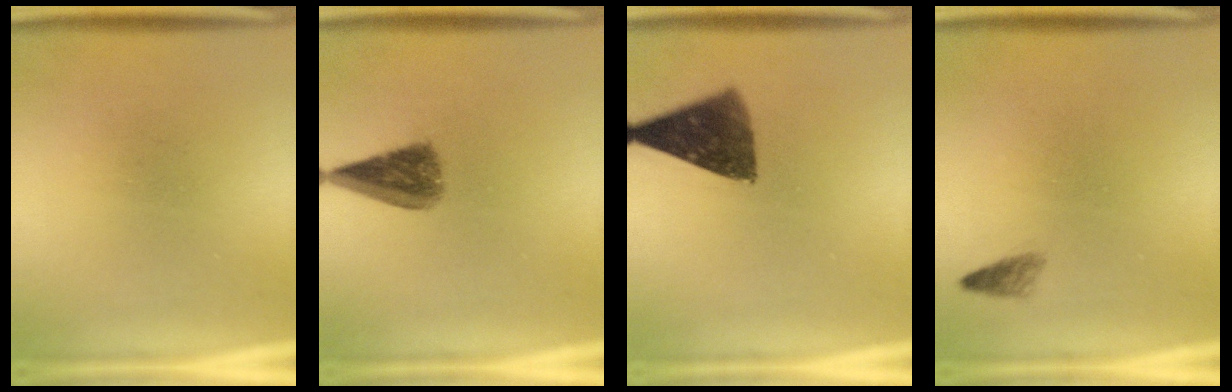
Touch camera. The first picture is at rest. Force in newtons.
{"total": 5.9}
{"total": 10.0}
{"total": 1.1}